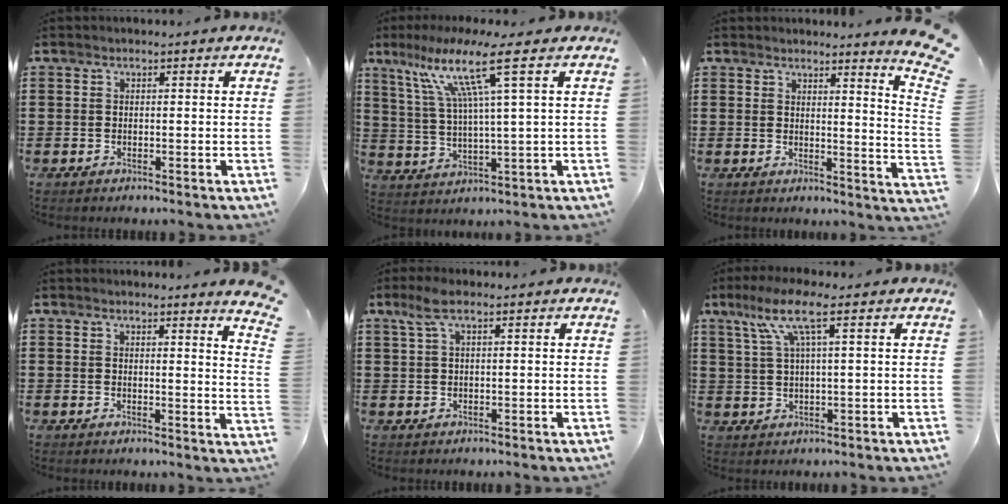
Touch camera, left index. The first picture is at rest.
{"total": 11.1, "force": [5.7, 0.2, 9.5], "torque": [-0.205, -0.012, 0.089]}
{"total": 4.1, "force": [3.3, -1.0, 2.3], "torque": [-0.045, -0.038, 0.049]}
{"total": 3.1, "force": [2.8, -0.7, 1.2], "torque": [-0.025, -0.014, 0.050]}
{"total": 2.8, "force": [1.2, 0.8, 2.4], "torque": [-0.051, 0.003, 0.021]}
{"total": 7.1, "force": [3.0, 0.8, 6.3], "torque": [-0.131, 0.005, 0.050]}